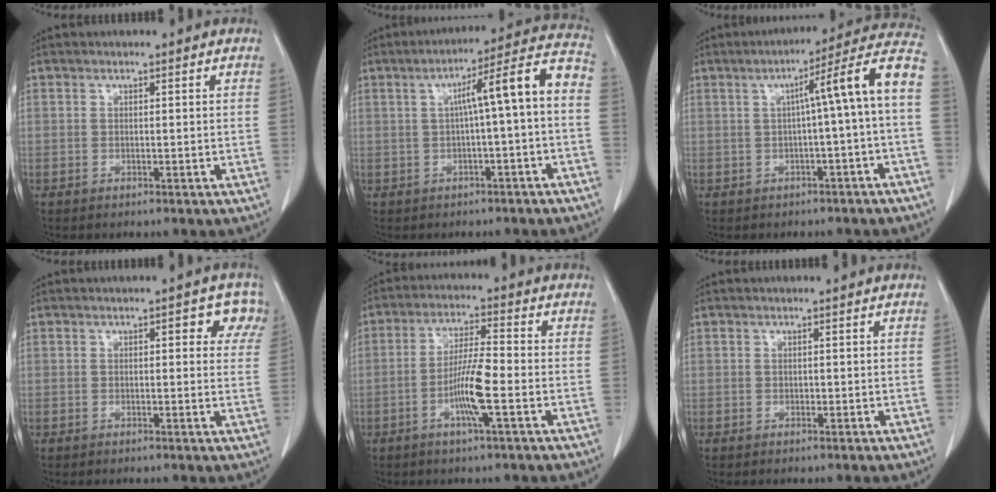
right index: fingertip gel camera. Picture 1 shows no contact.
{"total": 9.8, "force": [-0.3, 0.0, 9.8], "torque": [-0.136, 0.034, -0.008]}
{"total": 10.7, "force": [-0.2, -0.9, 10.7], "torque": [-0.138, 0.032, -0.010]}
{"total": 4.3, "force": [1.9, 2.0, 3.4], "torque": [-0.019, 0.010, 0.010]}
{"total": 7.5, "force": [-2.4, 0.1, 7.1], "torque": [-0.137, -0.003, -0.048]}
{"total": 0.0}